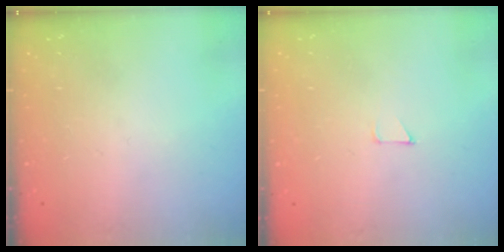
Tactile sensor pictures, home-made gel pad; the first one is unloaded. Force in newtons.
{"total": 2.7, "press": 2.7, "slide": 0.2}